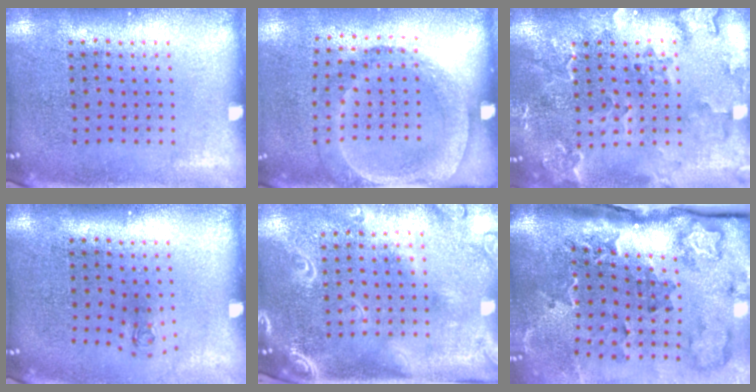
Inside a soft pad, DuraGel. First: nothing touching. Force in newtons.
{"total": 1.8, "press": 1.2, "slide": 1.4}
{"total": 2.3, "press": 2.1, "slide": 0.8}
{"total": 0.7, "press": 0.3, "slide": 0.6}
{"total": 2.3, "press": 1.9, "slide": 1.2}
{"total": 3.5, "press": 2.3, "slide": 2.6}